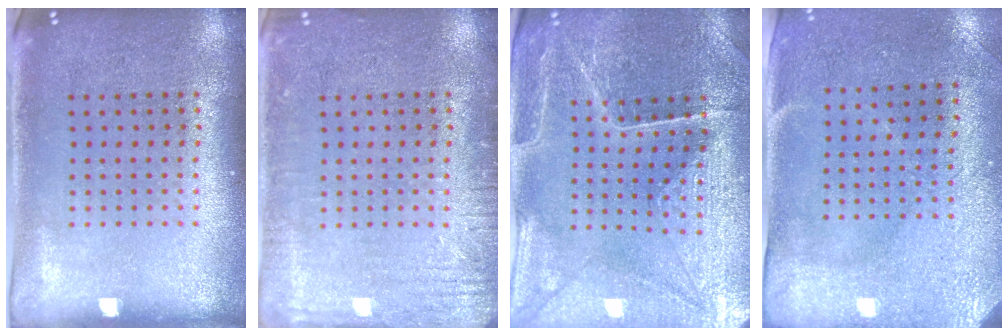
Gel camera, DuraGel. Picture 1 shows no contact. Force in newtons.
{"total": 2.8, "press": 2.8, "slide": 0.4}
{"total": 3.5, "press": 3.5, "slide": 0.2}
{"total": 2.9, "press": 2.4, "slide": 1.6}